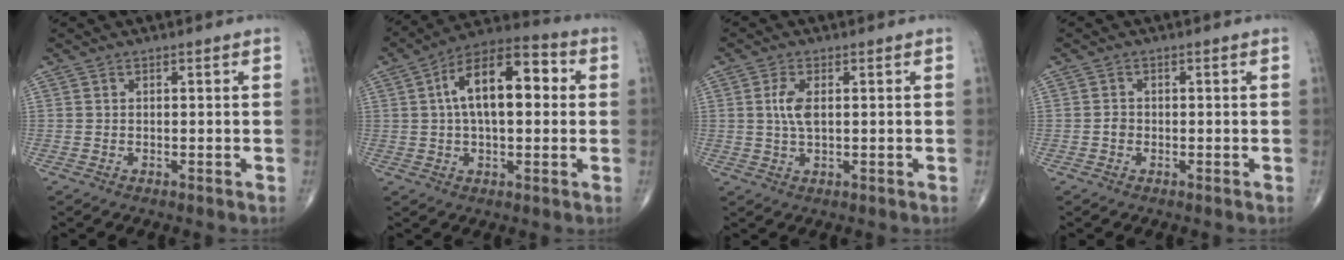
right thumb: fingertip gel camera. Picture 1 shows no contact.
{"total": 15.6, "force": [2.4, 7.6, 13.4], "torque": [-0.209, 0.031, 0.031]}
{"total": 4.1, "force": [0.6, 1.8, 3.7], "torque": [-0.084, -0.001, 0.012]}
{"total": 1.2, "force": [-0.4, 1.0, 0.5], "torque": [-0.002, 0.004, -0.008]}